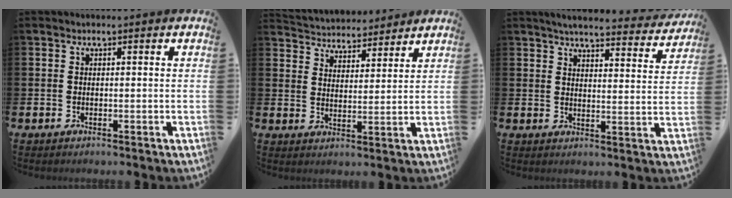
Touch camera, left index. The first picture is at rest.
{"total": 4.7, "force": [4.5, 1.1, -0.4], "torque": [-0.019, -0.029, 0.081]}
{"total": 4.8, "force": [4.6, 0.5, 1.4], "torque": [-0.030, -0.034, 0.076]}